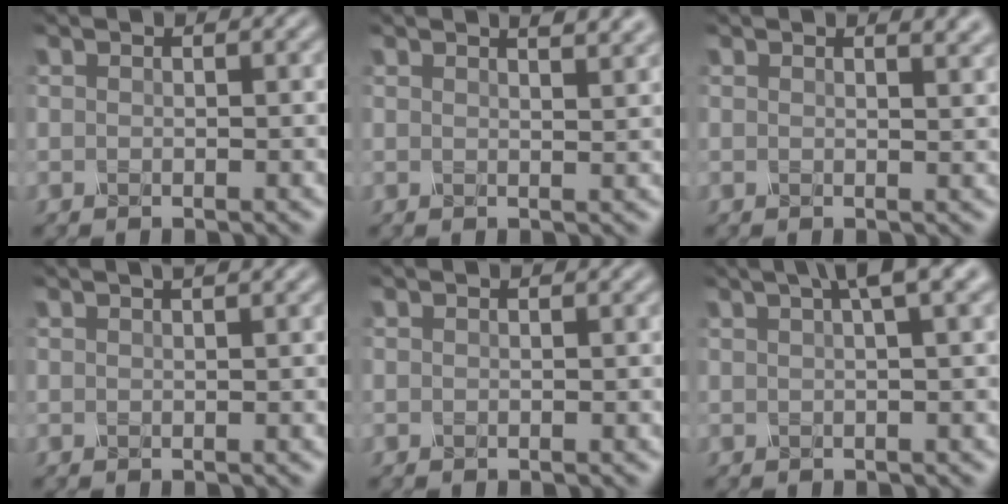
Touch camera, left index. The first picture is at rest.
{"total": 3.4, "force": [2.5, 1.2, 1.9], "torque": [-0.005, 0.017, 0.010]}
{"total": 2.6, "force": [2.0, 0.9, 1.4], "torque": [-0.007, 0.007, 0.020]}
{"total": 1.3, "force": [0.8, 0.3, 1.0], "torque": [-0.012, 0.001, 0.004]}
{"total": 0.0}
{"total": 4.2, "force": [2.2, 0.7, 3.5], "torque": [-0.045, 0.017, 0.030]}